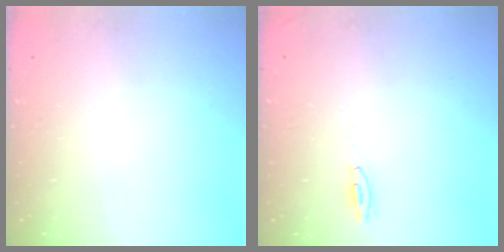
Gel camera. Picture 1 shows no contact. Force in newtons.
{"total": 16.2, "press": 5.8, "slide": 15.1}